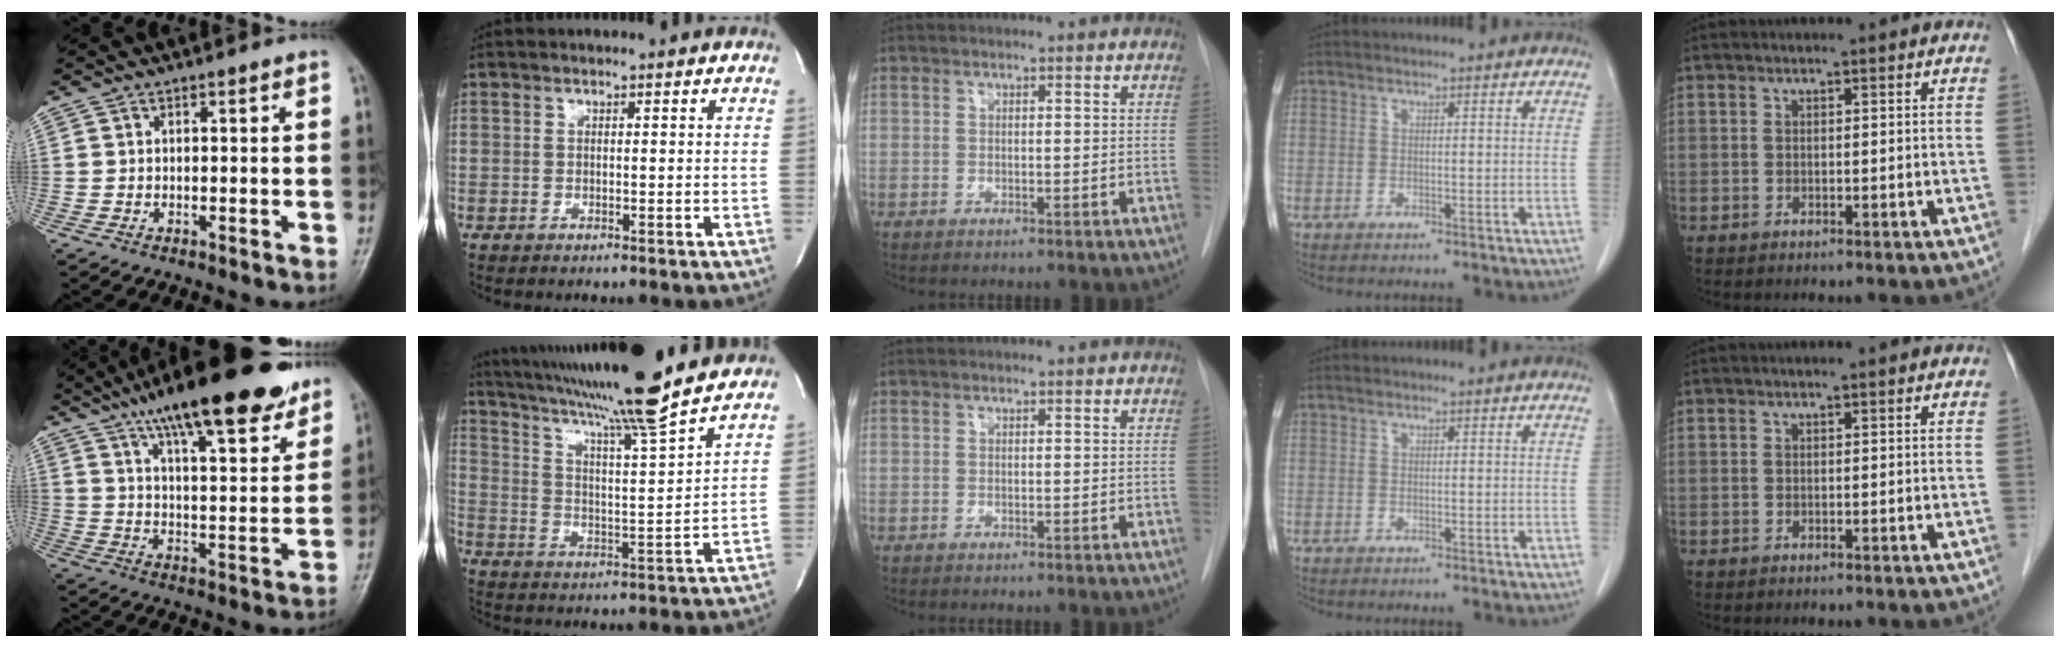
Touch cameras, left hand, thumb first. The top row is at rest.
{"thumb": {"total": 23.1, "force": [16.4, 6.0, 15.1], "torque": [-0.203, -0.048, 0.252]}, "index": {"total": 19.1, "force": [16.2, -1.3, 10.0], "torque": [-0.179, -0.009, 0.253]}}